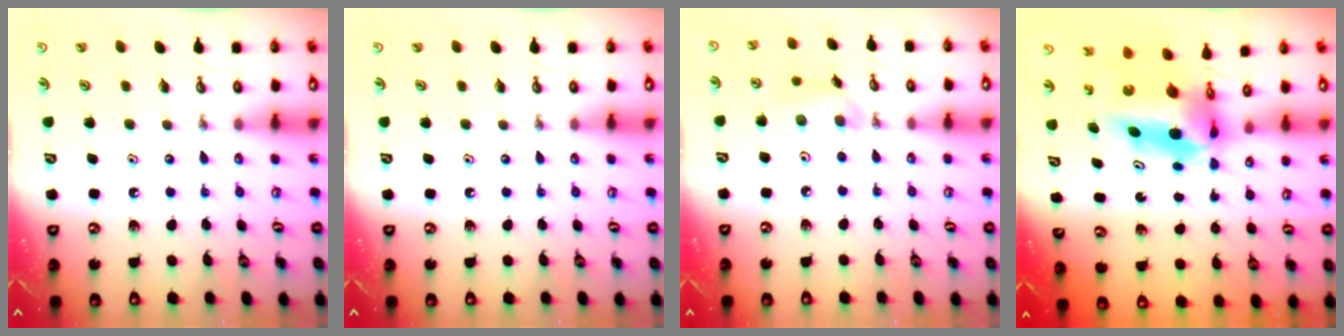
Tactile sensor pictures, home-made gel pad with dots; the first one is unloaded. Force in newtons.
{"total": 0.0}
{"total": 5.8, "press": 5.5, "slide": 2.0}
{"total": 7.1, "press": 7.0, "slide": 0.9}